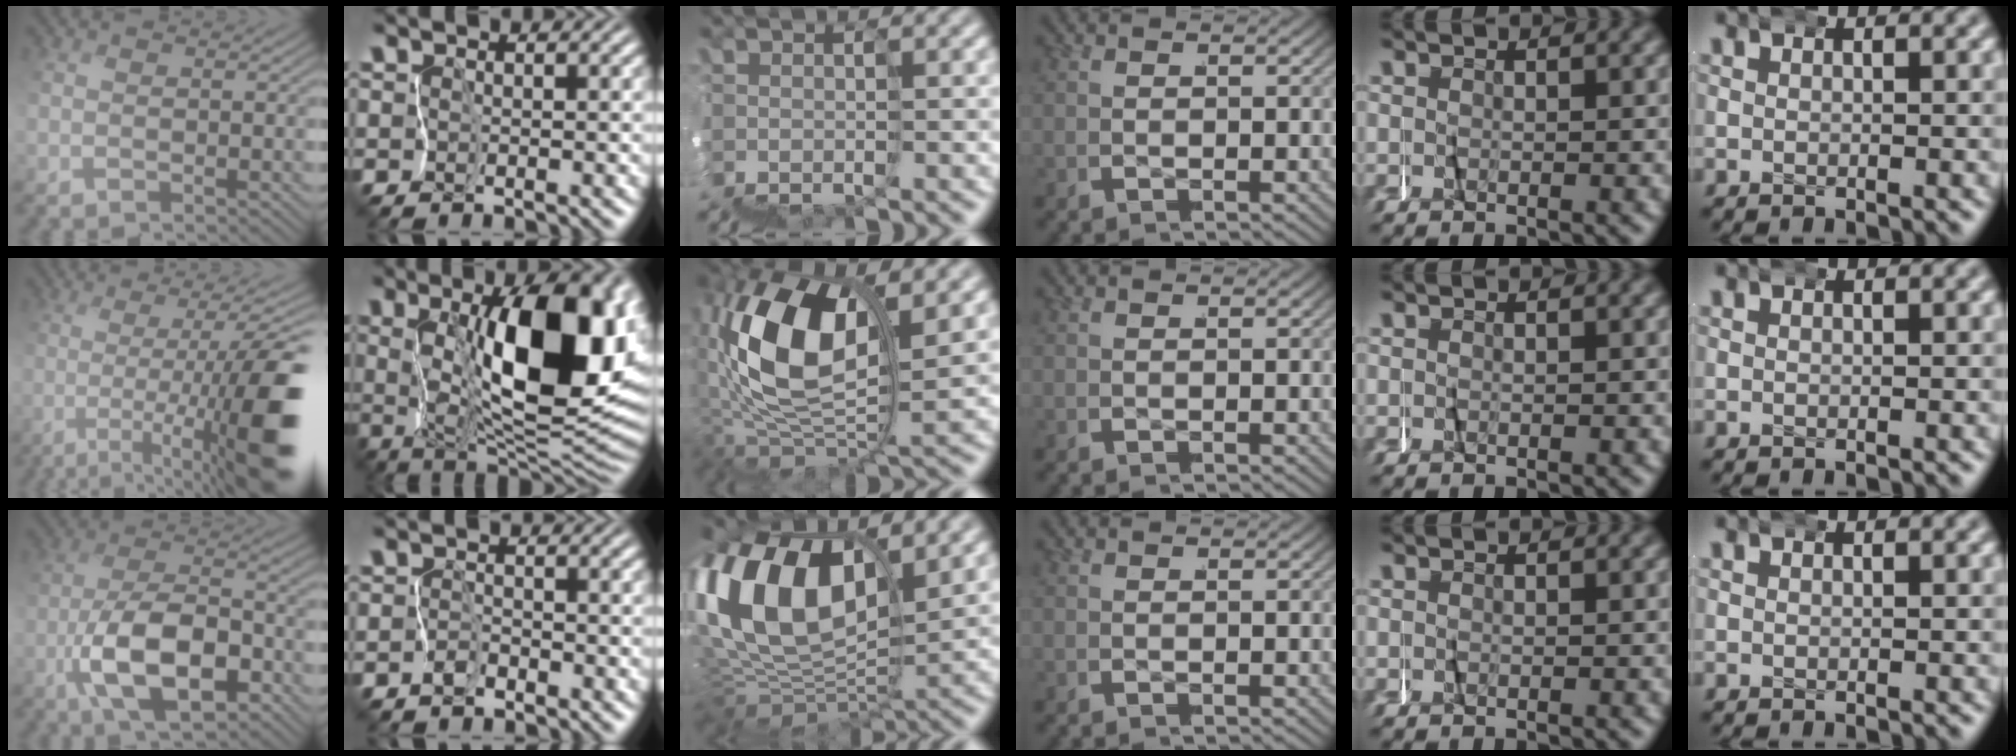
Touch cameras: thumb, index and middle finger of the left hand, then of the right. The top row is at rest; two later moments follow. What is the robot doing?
{"motion": "wrap", "object": "felt sheet"}